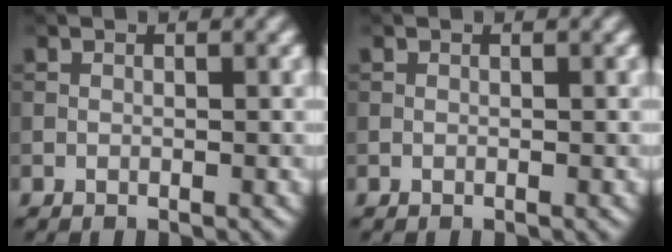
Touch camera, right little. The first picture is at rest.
{"total": 0.0}